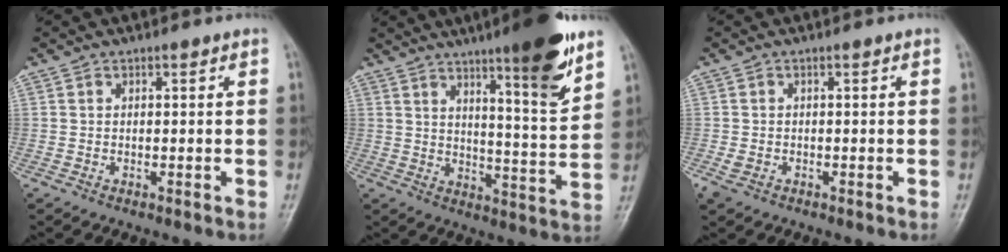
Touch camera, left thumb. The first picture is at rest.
{"total": 14.9, "force": [9.4, 1.8, 11.4], "torque": [-0.153, -0.059, 0.142]}
{"total": 1.7, "force": [-0.6, 1.1, 1.1], "torque": [-0.029, 0.001, -0.006]}